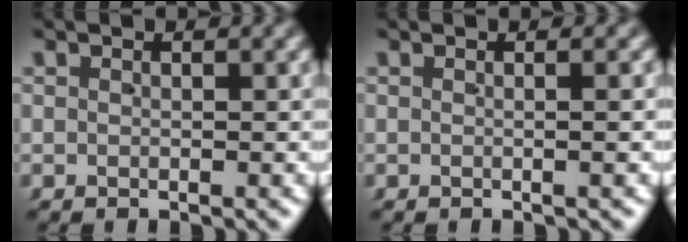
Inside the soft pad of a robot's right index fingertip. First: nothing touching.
{"total": 0.8, "force": [-0.1, -0.6, 0.5], "torque": [-0.009, 0.005, -0.004]}